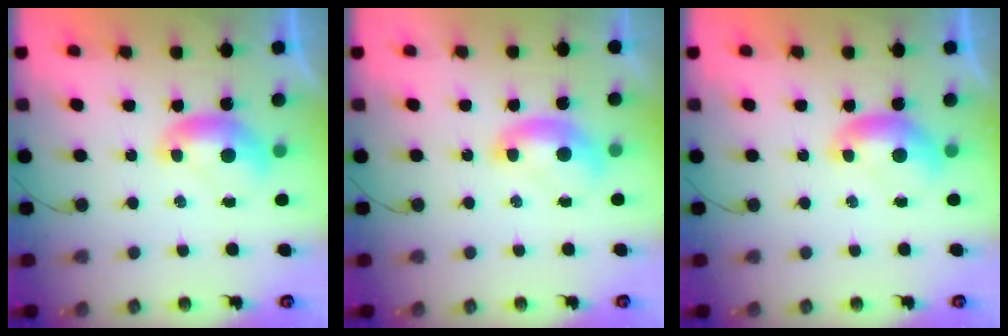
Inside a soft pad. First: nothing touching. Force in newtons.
{"total": 1.2, "press": 1.2, "slide": 0.3}
{"total": 0.0}